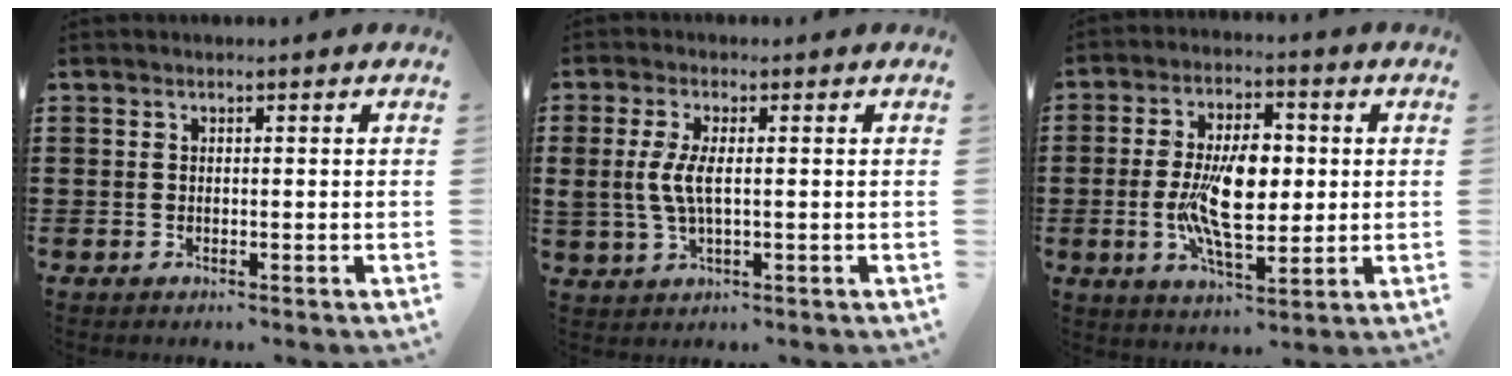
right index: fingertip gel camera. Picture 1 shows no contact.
{"total": 4.8, "force": [0.3, 1.7, 4.4], "torque": [-0.113, -0.006, -0.006]}
{"total": 11.5, "force": [-0.1, 5.3, 10.1], "torque": [-0.206, 0.000, -0.008]}